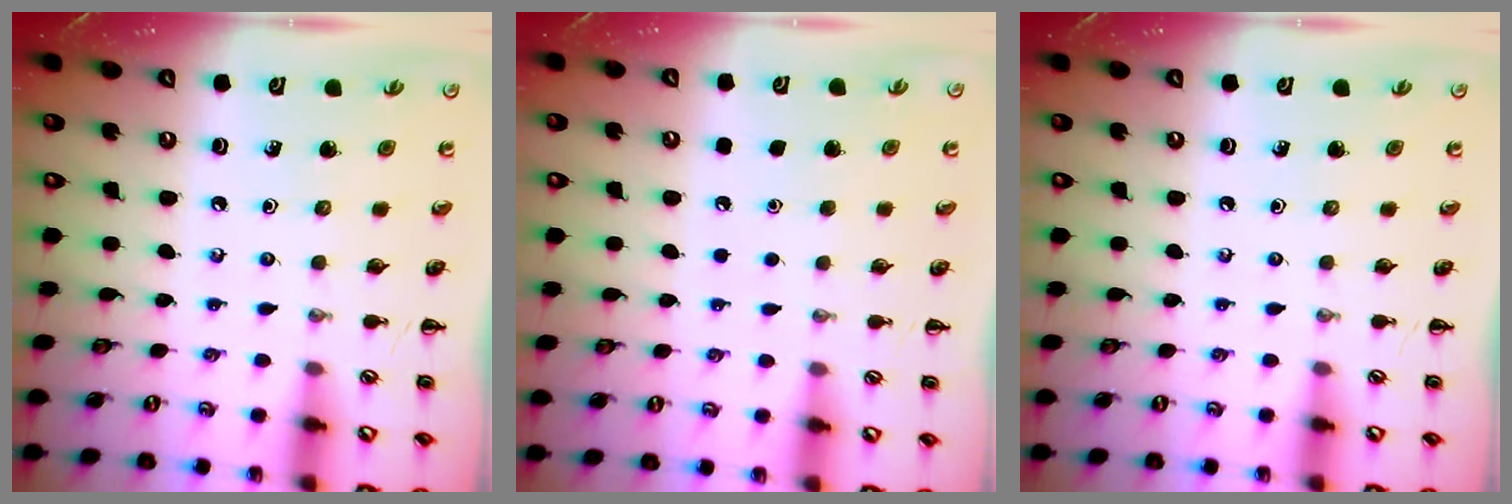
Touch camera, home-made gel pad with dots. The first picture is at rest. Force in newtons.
{"total": 1.8, "press": 1.7, "slide": 0.1}
{"total": 0.0}